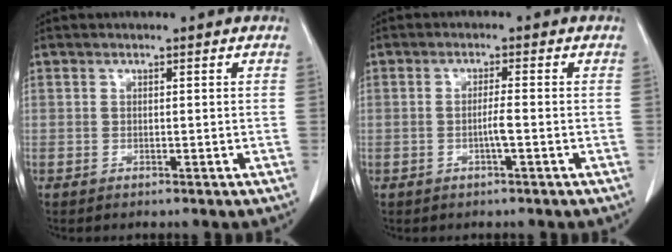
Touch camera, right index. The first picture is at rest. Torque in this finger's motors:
{"motor_torque": [-0.16, 0.12, -0.08, 0.00]}